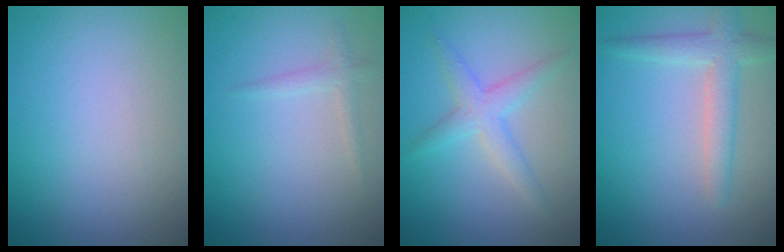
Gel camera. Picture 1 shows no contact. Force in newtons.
{"total": 1.1, "press": 1.1, "slide": 0.0}
{"total": 2.5, "press": 2.5, "slide": 0.1}
{"total": 3.0, "press": 3.0, "slide": 0.1}